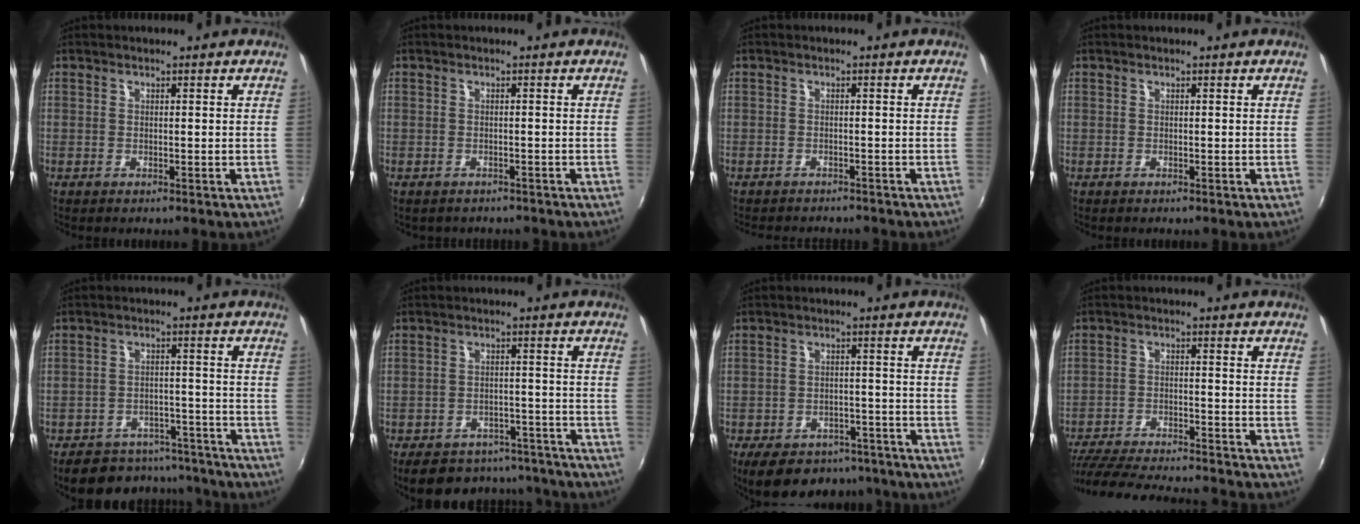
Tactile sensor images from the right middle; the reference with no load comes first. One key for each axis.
{"total": 9.9, "fx": -8.7, "fy": 3.7, "fz": 2.8, "tx": -0.064, "ty": -0.003, "tz": -0.112}
{"total": 4.4, "fx": -4.0, "fy": 1.4, "fz": 1.1, "tx": -0.034, "ty": -0.004, "tz": -0.059}
{"total": 0.0}
{"total": 16.8, "fx": -14.7, "fy": 6.4, "fz": 5.0, "tx": -0.109, "ty": 0.031, "tz": -0.182}
{"total": 19.0, "fx": -16.4, "fy": 7.4, "fz": 6.1, "tx": -0.120, "ty": 0.031, "tz": -0.194}
{"total": 16.3, "fx": -12.7, "fy": 7.9, "fz": 6.7, "tx": -0.141, "ty": 0.007, "tz": -0.158}
{"total": 22.4, "fx": -19.8, "fy": 3.6, "fz": 9.6, "tx": -0.191, "ty": -0.028, "tz": -0.290}